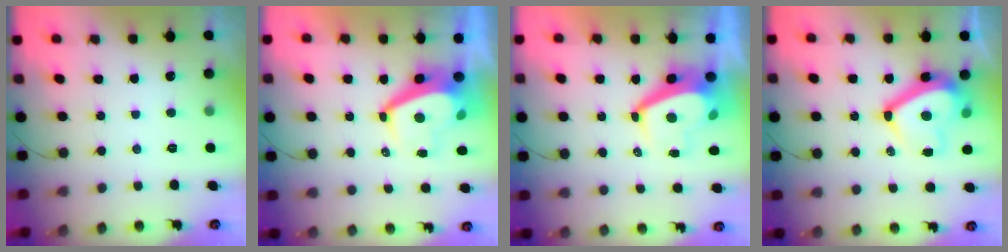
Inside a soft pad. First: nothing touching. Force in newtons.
{"total": 6.7, "press": 6.6, "slide": 0.9}
{"total": 6.7, "press": 6.6, "slide": 0.9}
{"total": 13.4, "press": 13.1, "slide": 2.7}